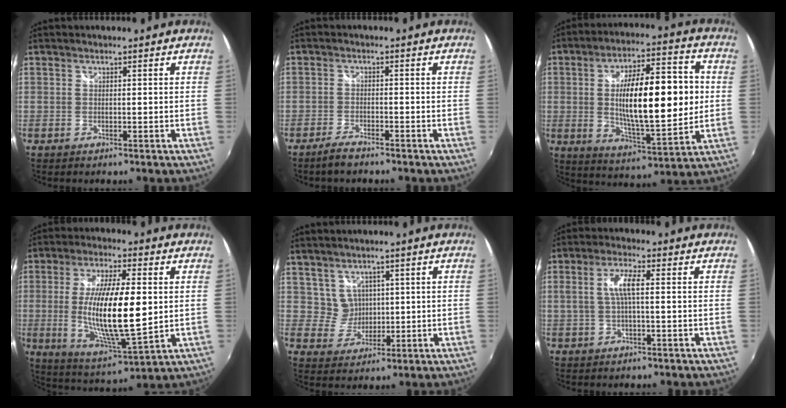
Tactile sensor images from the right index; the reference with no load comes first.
{"total": 3.2, "force": [-2.7, 0.4, 1.5], "torque": [-0.048, -0.002, -0.055]}
{"total": 20.1, "force": [0.8, 6.2, 19.1], "torque": [-0.314, 0.005, 0.020]}
{"total": 17.0, "force": [0.1, 4.1, 16.5], "torque": [-0.303, -0.018, 0.010]}
{"total": 4.0, "force": [2.0, 3.5, 0.3], "torque": [0.001, 0.006, 0.045]}
{"total": 4.9, "force": [0.3, 0.9, 4.8], "torque": [-0.095, 0.005, 0.010]}